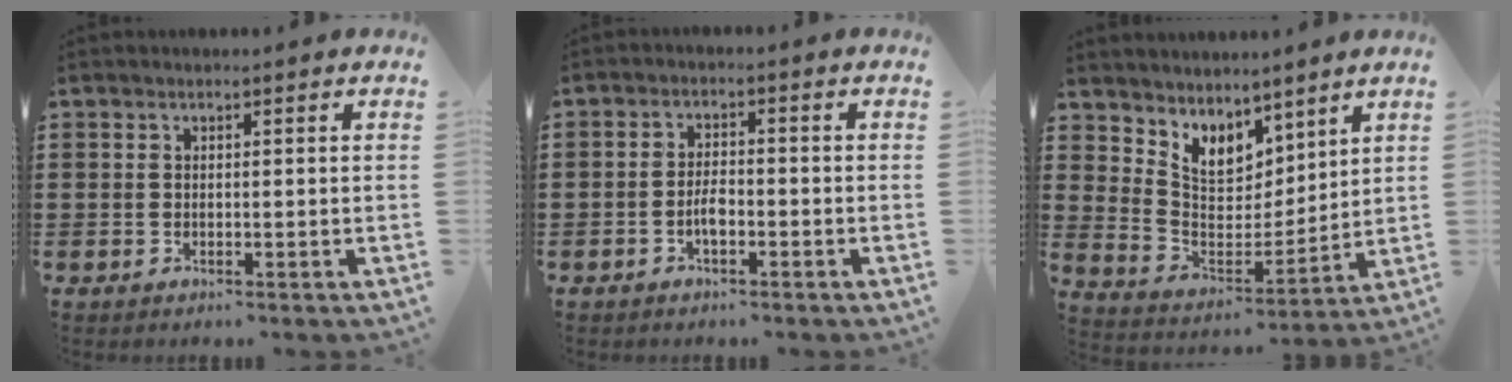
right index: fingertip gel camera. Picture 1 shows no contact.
{"total": 2.9, "force": [-1.0, 1.1, 2.5], "torque": [-0.054, 0.000, -0.019]}
{"total": 6.4, "force": [5.3, 3.6, 0.8], "torque": [-0.056, -0.041, 0.100]}